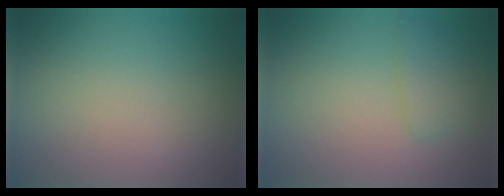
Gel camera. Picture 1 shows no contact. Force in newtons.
{"total": 1.7, "press": 1.7, "slide": 0.1}